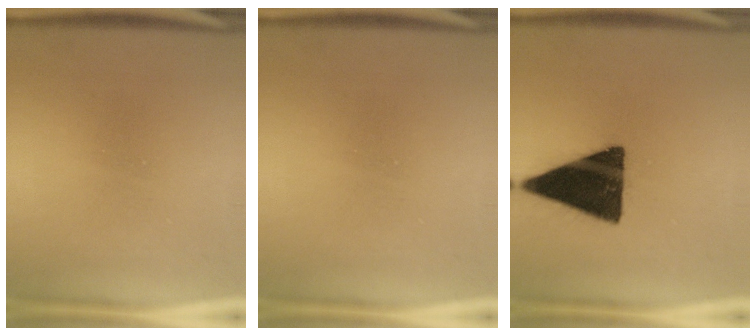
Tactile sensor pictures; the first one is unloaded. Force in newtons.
{"total": 0.0}
{"total": 16.8}